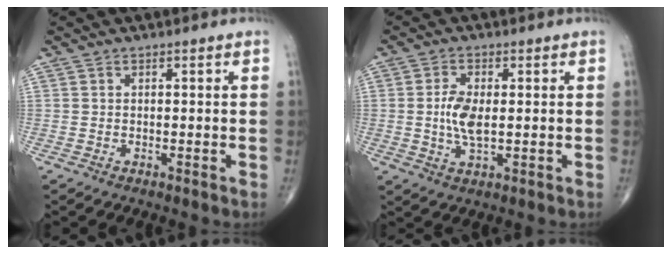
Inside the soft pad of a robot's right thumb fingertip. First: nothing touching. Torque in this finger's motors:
{"motor_torque": [-0.78, 0.75, 0.37, -0.07, 0.14]}